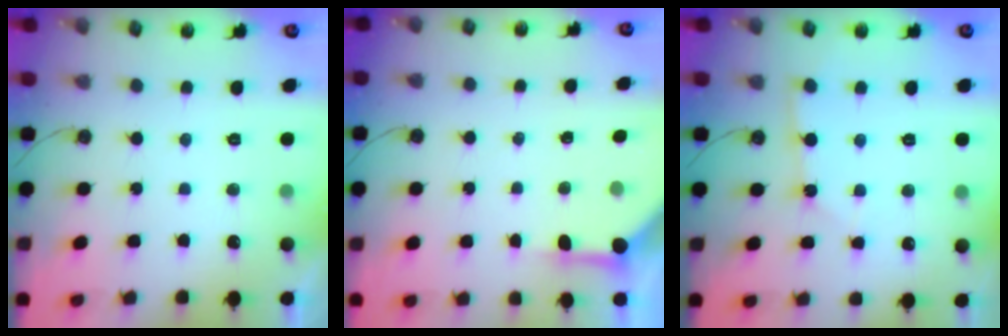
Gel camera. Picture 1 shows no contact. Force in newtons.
{"total": 4.0, "press": 3.9, "slide": 0.5}
{"total": 2.8, "press": 2.8, "slide": 0.2}